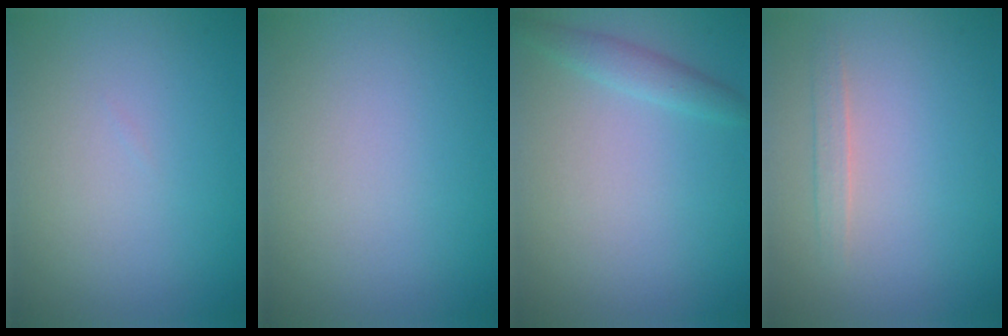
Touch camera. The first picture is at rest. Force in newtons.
{"total": 0.0}
{"total": 1.6, "press": 1.6, "slide": 0.1}
{"total": 1.1, "press": 1.1, "slide": 0.2}